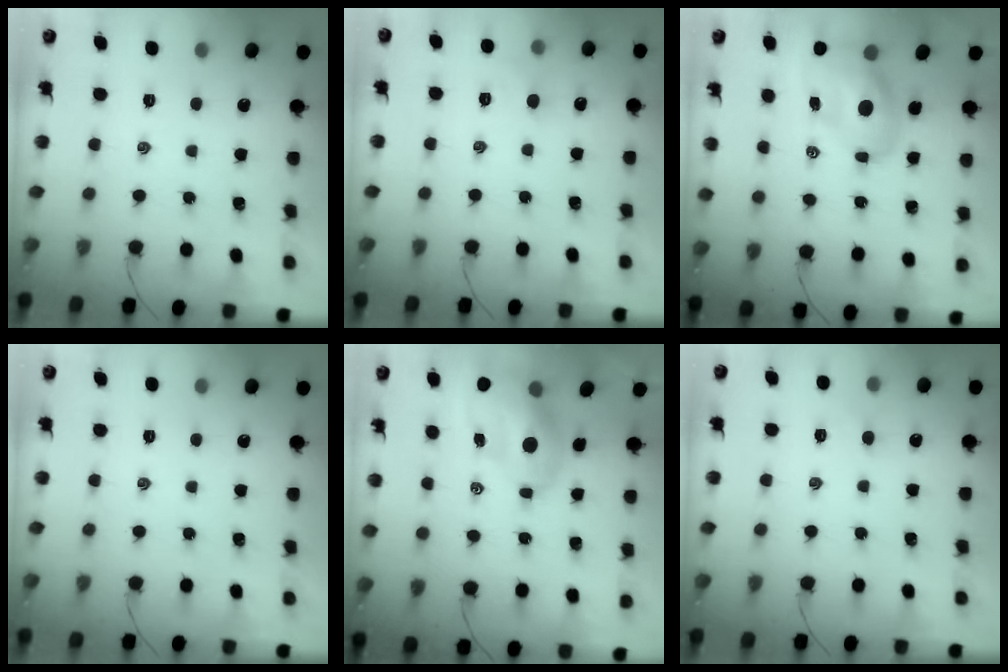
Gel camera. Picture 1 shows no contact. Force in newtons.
{"total": 5.1, "press": 4.8, "slide": 1.6}
{"total": 10.5, "press": 10.1, "slide": 3.1}
{"total": 0.0}
{"total": 9.0, "press": 8.7, "slide": 2.4}
{"total": 3.3, "press": 3.1, "slide": 1.0}